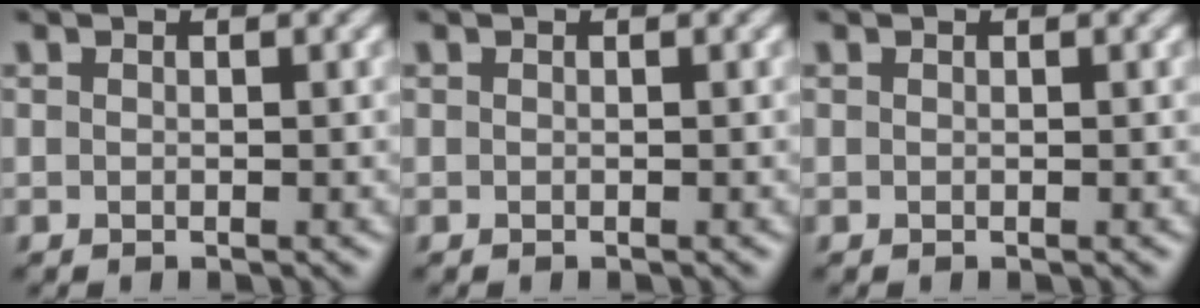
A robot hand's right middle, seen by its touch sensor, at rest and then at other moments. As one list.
[{"total": 0.0}, {"total": 0.0}]